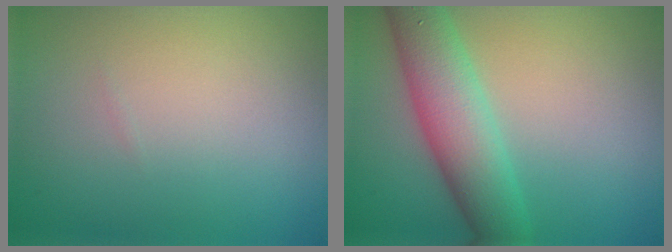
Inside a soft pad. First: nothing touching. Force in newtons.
{"total": 6.5, "press": 6.5, "slide": 0.2}